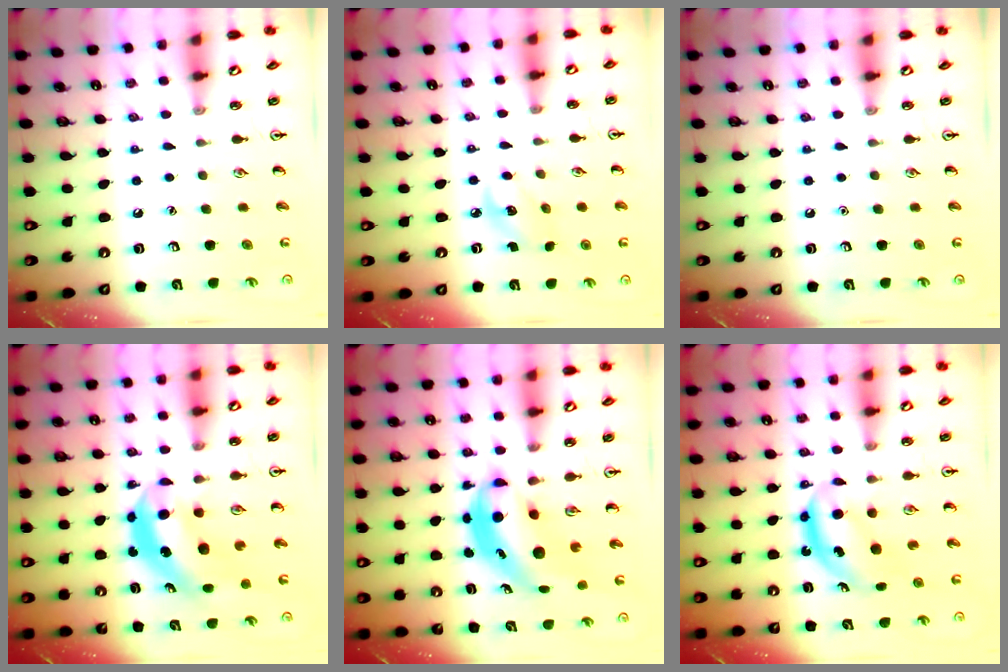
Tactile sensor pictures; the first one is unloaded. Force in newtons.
{"total": 3.0, "press": 2.9, "slide": 0.8}
{"total": 0.0}
{"total": 5.6, "press": 5.4, "slide": 1.5}
{"total": 6.3, "press": 6.1, "slide": 1.7}
{"total": 5.9, "press": 5.8, "slide": 1.3}